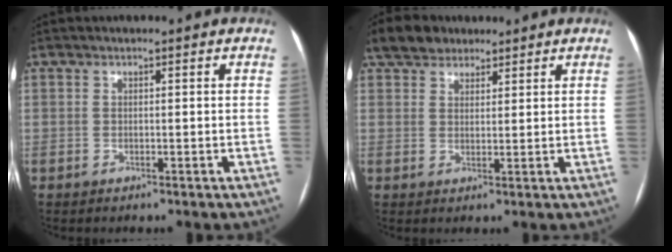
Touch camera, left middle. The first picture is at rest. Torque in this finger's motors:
{"motor_torque": [0.35, -0.38, 0.00, 0.00]}